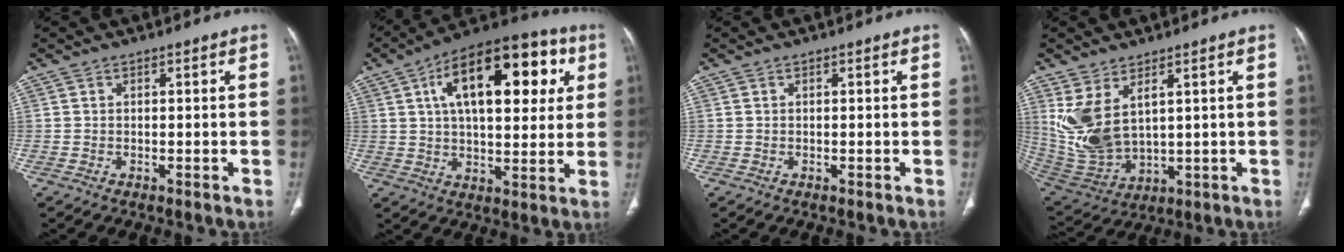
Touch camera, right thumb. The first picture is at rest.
{"total": 23.1, "force": [7.3, 11.2, 18.9], "torque": [-0.253, 0.012, 0.102]}
{"total": 0.0}
{"total": 11.7, "force": [4.1, 6.2, 9.0], "torque": [-0.189, -0.022, 0.107]}